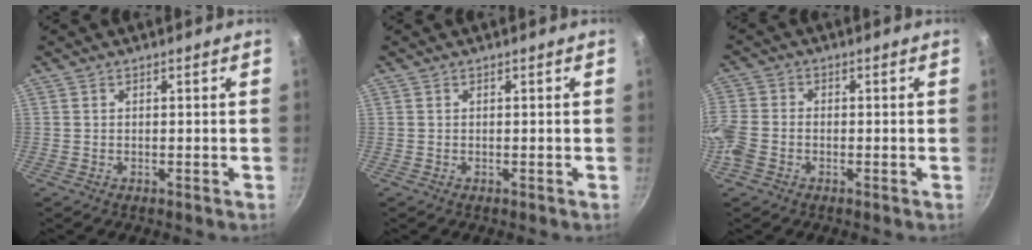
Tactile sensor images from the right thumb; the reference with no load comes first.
{"total": 0.0}
{"total": 6.7, "force": [-2.6, 4.9, 3.8], "torque": [-0.090, 0.008, -0.069]}